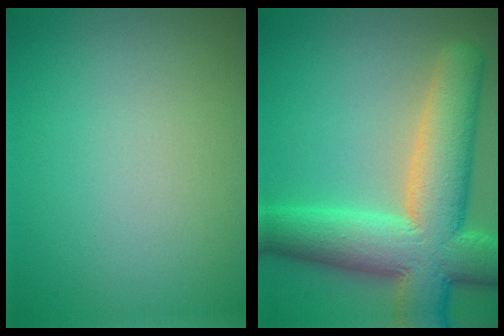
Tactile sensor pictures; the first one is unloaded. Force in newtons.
{"total": 11.8, "press": 11.7, "slide": 1.0}